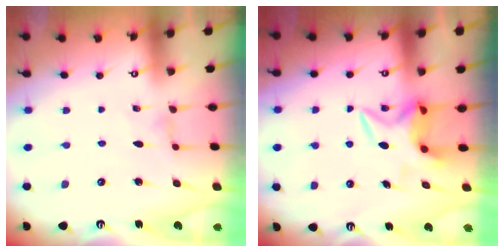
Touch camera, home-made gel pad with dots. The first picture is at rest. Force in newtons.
{"total": 7.4, "press": 7.4, "slide": 0.4}